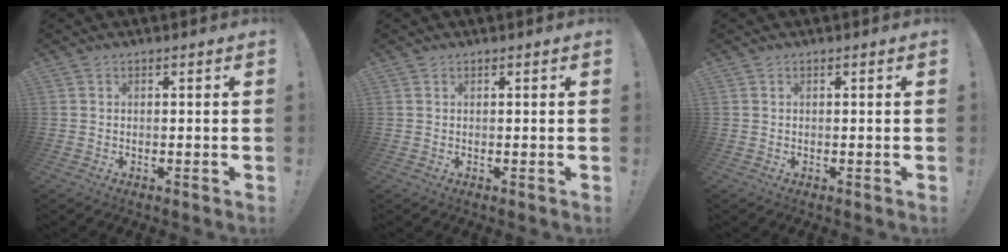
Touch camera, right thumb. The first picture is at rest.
{"total": 0.0}
{"total": 0.0}